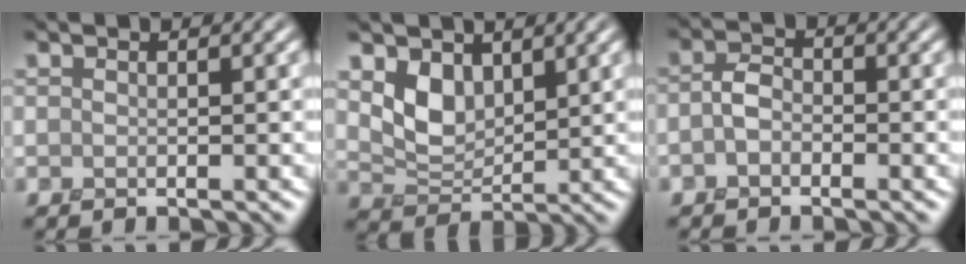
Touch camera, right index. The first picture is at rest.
{"total": 3.4, "force": [1.4, 2.2, 2.2], "torque": [-0.049, -0.011, 0.027]}
{"total": 2.0, "force": [-1.2, 1.2, 0.9], "torque": [-0.018, 0.003, -0.031]}